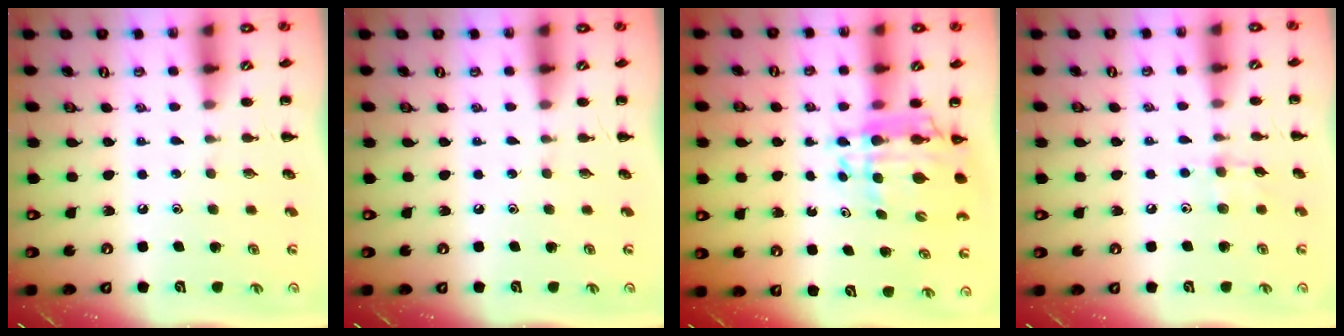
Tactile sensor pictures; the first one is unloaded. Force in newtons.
{"total": 0.0}
{"total": 9.3, "press": 8.8, "slide": 3.0}
{"total": 4.4, "press": 4.1, "slide": 1.4}